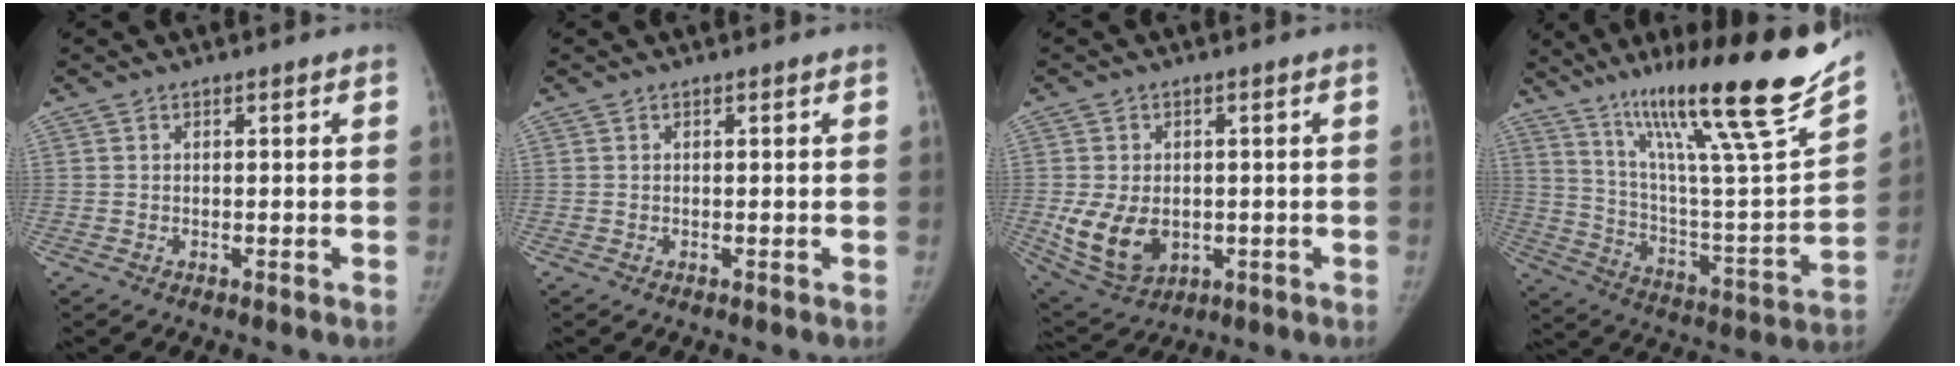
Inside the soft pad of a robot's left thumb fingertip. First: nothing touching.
{"total": 0.0}
{"total": 10.1, "force": [-1.2, 7.2, 7.0], "torque": [-0.118, -0.010, 0.000]}
{"total": 30.2, "force": [20.6, 3.1, 21.8], "torque": [-0.327, -0.086, 0.338]}